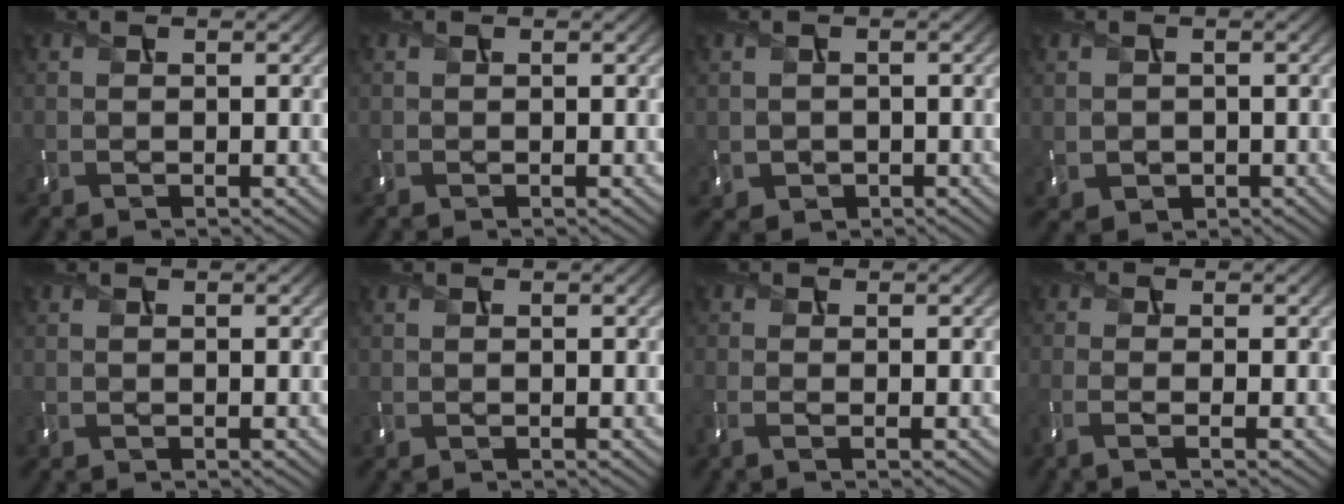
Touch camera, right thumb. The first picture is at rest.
{"total": 0.0}
{"total": 2.0, "force": [-0.5, 1.9, 0.5], "torque": [-0.018, -0.016, -0.007]}
{"total": 2.0, "force": [-0.3, 1.9, 0.6], "torque": [-0.023, -0.015, -0.001]}
{"total": 0.0}
{"total": 0.0}
{"total": 1.6, "force": [-0.8, 0.2, 1.4], "torque": [-0.031, -0.007, -0.022]}
{"total": 2.8, "force": [-1.4, 0.6, 2.3], "torque": [-0.039, -0.006, -0.042]}